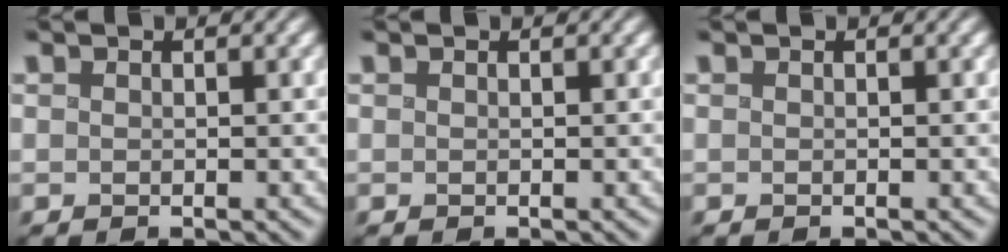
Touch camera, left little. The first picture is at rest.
{"total": 0.0}
{"total": 0.0}